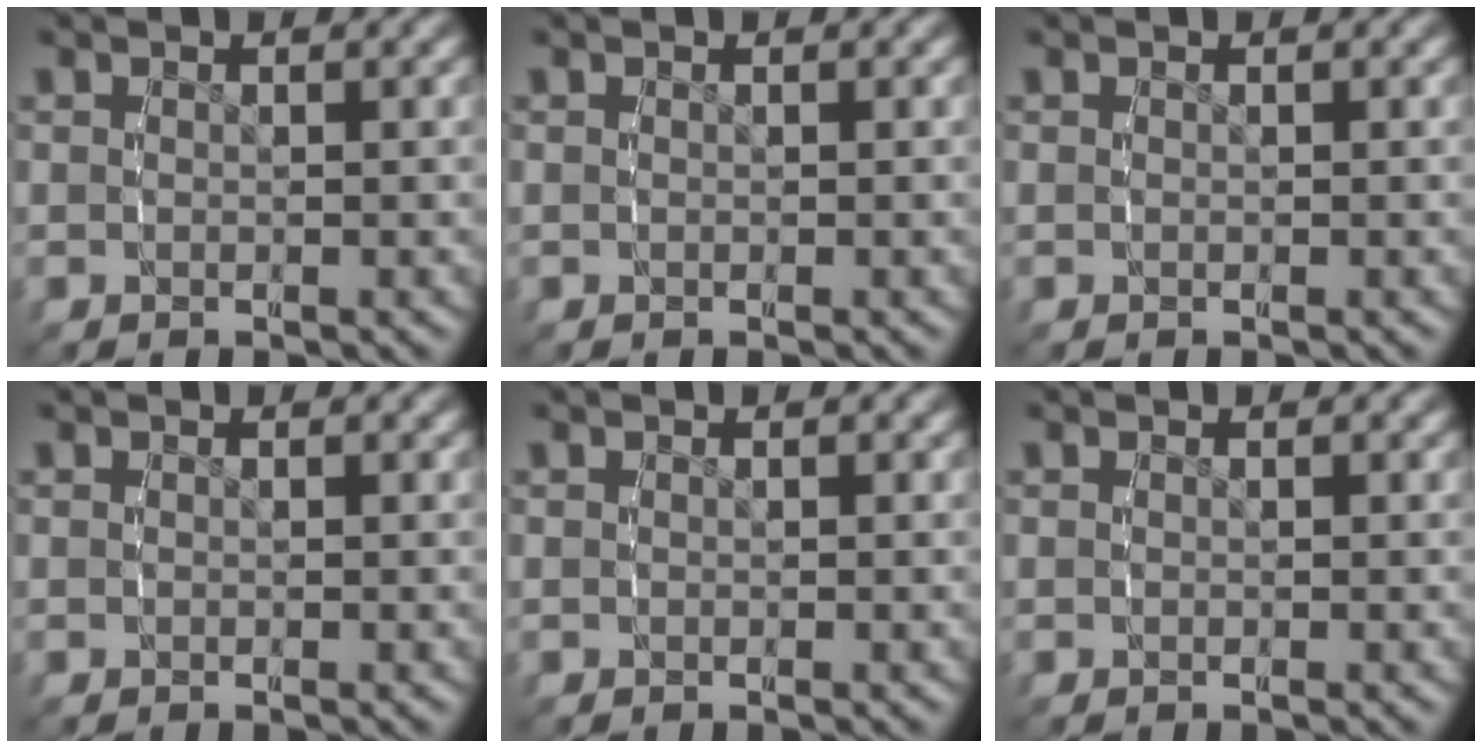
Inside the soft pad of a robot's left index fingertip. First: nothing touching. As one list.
[{"total": 0.0}, {"total": 0.0}, {"total": 0.0}, {"total": 0.0}, {"total": 0.0}]